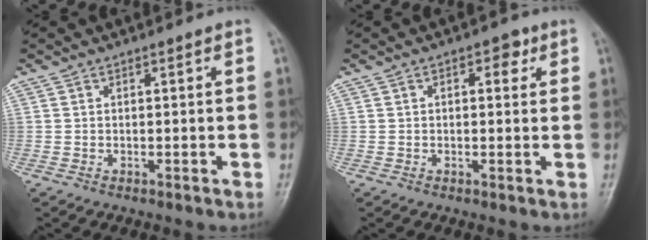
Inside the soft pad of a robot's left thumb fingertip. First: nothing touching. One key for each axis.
{"total": 3.0, "fx": 1.1, "fy": 1.8, "fz": 2.2, "tx": -0.006, "ty": 0.004, "tz": 0.008}